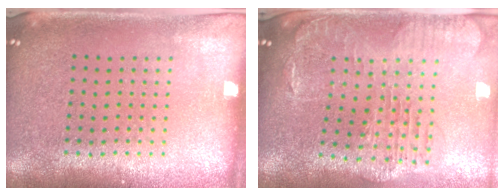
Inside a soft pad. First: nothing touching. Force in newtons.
{"total": 1.8, "press": 1.6, "slide": 0.7}